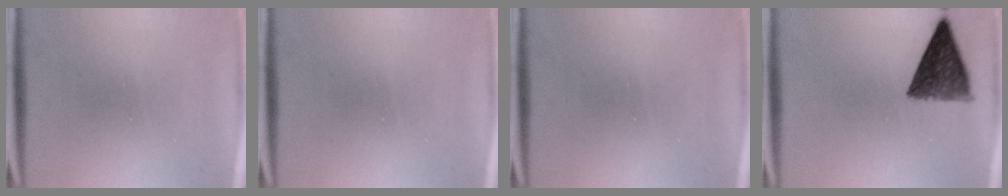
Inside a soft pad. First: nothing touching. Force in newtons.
{"total": 0.0}
{"total": 0.0}
{"total": 9.5}